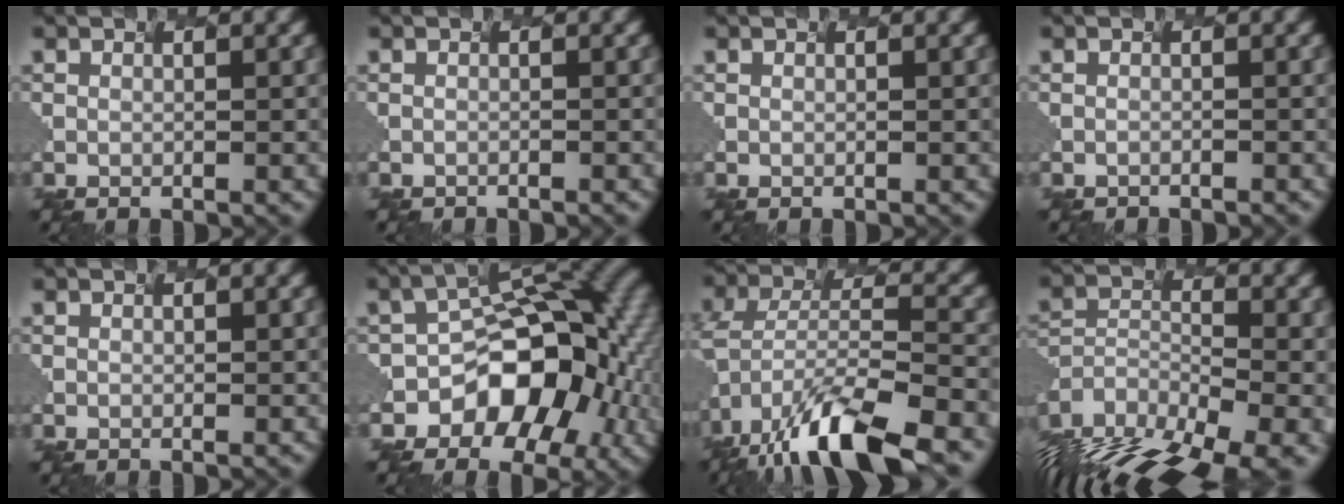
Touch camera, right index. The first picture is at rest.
{"total": 0.6, "force": [-0.5, 0.2, 0.2], "torque": [0.010, 0.000, -0.007]}
{"total": 0.0}
{"total": 0.8, "force": [-0.8, 0.1, -0.2], "torque": [0.011, -0.003, -0.010]}
{"total": 0.0}
{"total": 10.9, "force": [-4.1, 7.4, 6.9], "torque": [-0.084, -0.001, -0.065]}
{"total": 11.1, "force": [-8.2, 3.1, 6.8], "torque": [-0.143, -0.006, -0.146]}
{"total": 12.8, "force": [-9.9, 4.4, 6.7], "torque": [-0.131, -0.001, -0.143]}